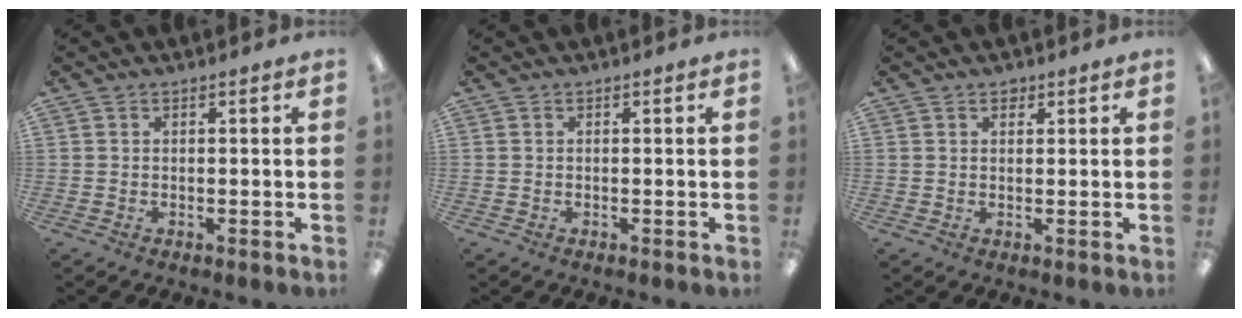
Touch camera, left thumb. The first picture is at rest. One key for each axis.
{"total": 0.0}
{"total": 1.4, "fx": 1.1, "fy": 0.7, "fz": 0.5, "tx": -0.003, "ty": -0.003, "tz": 0.018}